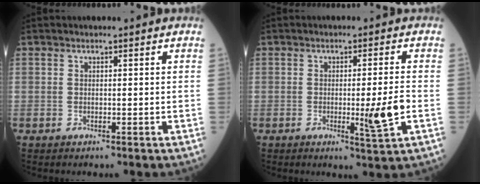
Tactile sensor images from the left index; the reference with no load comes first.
{"total": 5.4, "force": [-1.1, -0.5, 5.3], "torque": [-0.081, -0.013, -0.015]}